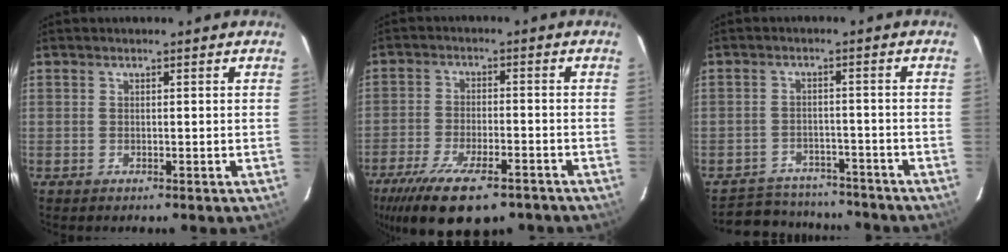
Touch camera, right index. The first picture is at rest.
{"total": 16.7, "force": [-11.7, 5.8, 10.4], "torque": [-0.217, -0.043, -0.187]}
{"total": 13.6, "force": [-11.9, 5.5, 3.4], "torque": [-0.090, 0.020, -0.155]}